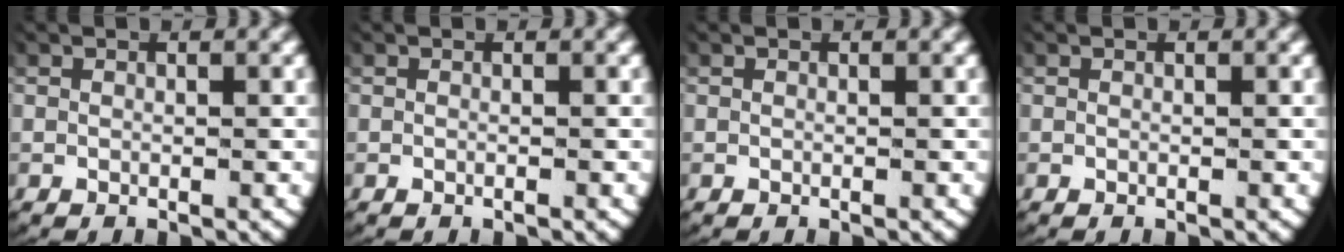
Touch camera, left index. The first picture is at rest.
{"total": 0.0}
{"total": 0.0}
{"total": 0.0}